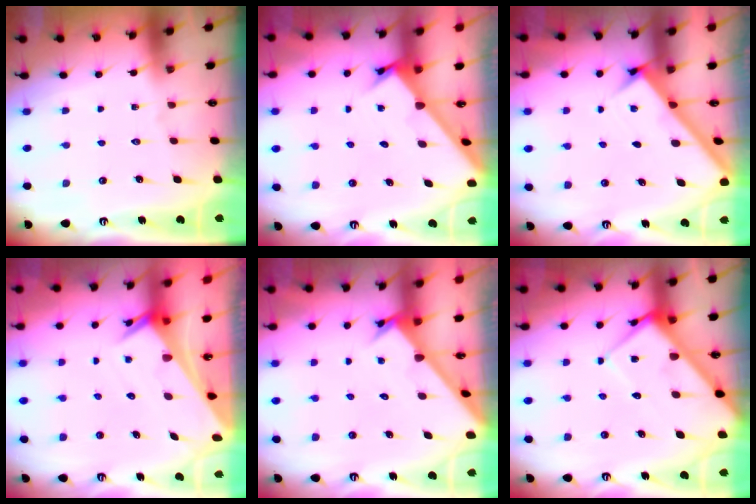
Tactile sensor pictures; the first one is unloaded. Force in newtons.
{"total": 2.1, "press": 2.1, "slide": 0.2}
{"total": 2.6, "press": 2.6, "slide": 0.3}
{"total": 2.9, "press": 2.9, "slide": 0.2}
{"total": 2.3, "press": 2.3, "slide": 0.1}
{"total": 8.9, "press": 8.9, "slide": 0.9}